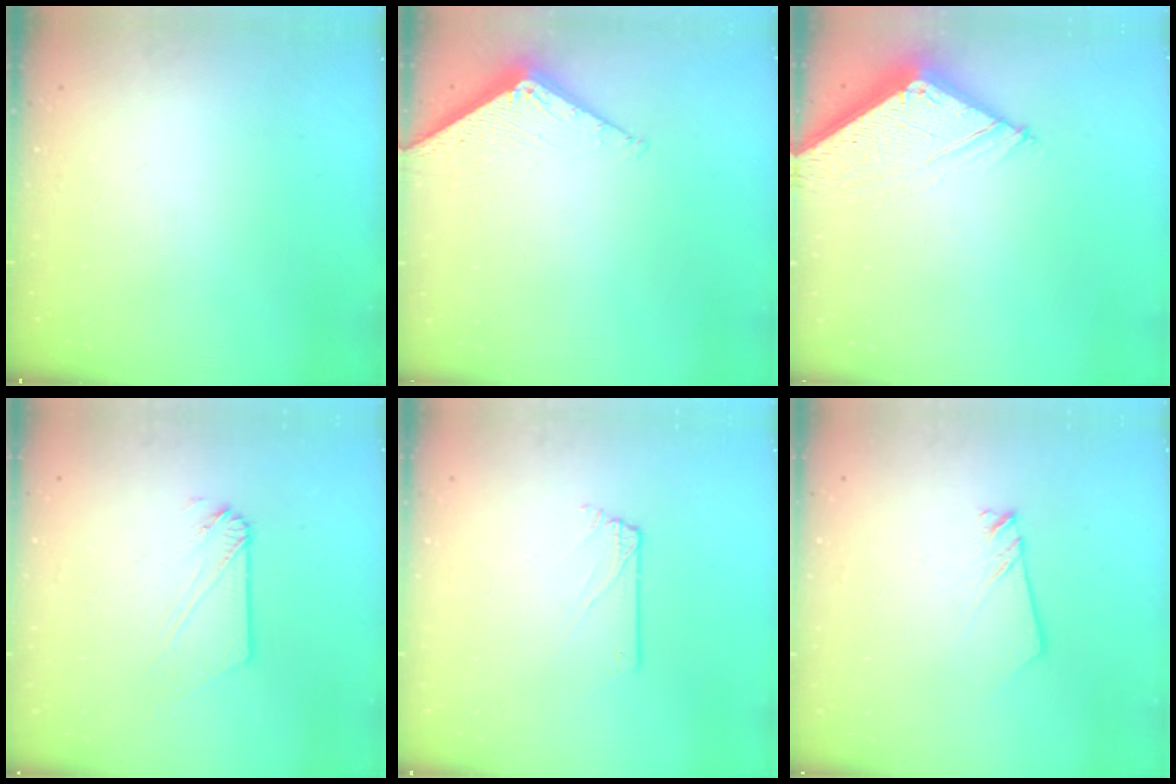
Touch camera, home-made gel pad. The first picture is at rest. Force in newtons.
{"total": 2.8, "press": 2.8, "slide": 0.3}
{"total": 6.6, "press": 6.6, "slide": 0.7}
{"total": 4.4, "press": 4.4, "slide": 0.5}
{"total": 1.5, "press": 1.5, "slide": 0.1}
{"total": 2.4, "press": 2.4, "slide": 0.2}